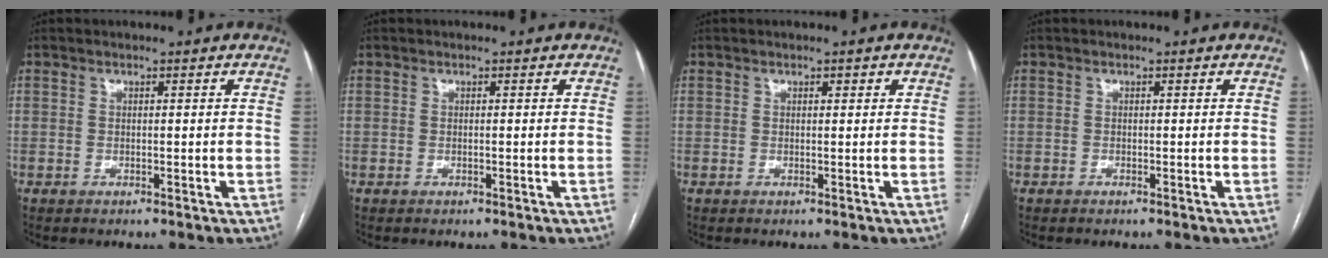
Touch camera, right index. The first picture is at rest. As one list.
[{"total": 0.0}, {"total": 0.7, "force": [0.4, 0.3, 0.5], "torque": [-0.007, 0.003, 0.003]}, {"total": 0.0}]